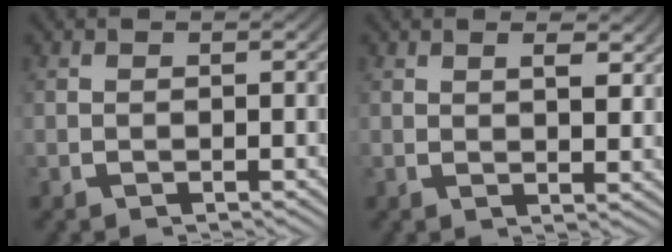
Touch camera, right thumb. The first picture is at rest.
{"total": 2.1, "force": [1.4, 0.7, 1.4], "torque": [-0.011, -0.007, 0.025]}